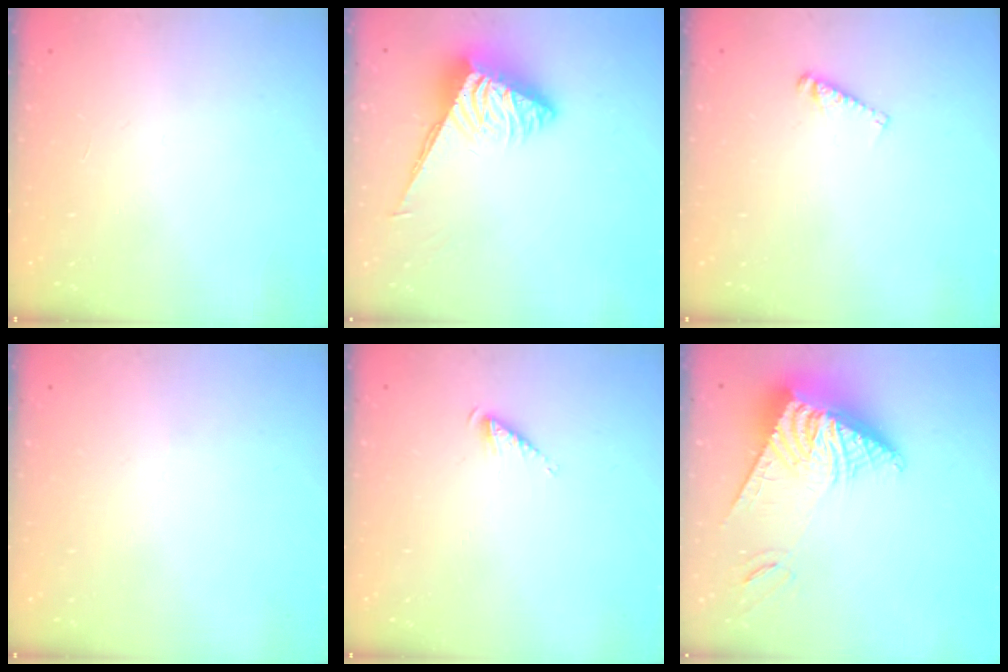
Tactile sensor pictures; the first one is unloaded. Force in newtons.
{"total": 6.1, "press": 6.1, "slide": 0.4}
{"total": 4.0, "press": 4.0, "slide": 0.3}
{"total": 0.0}
{"total": 2.7, "press": 2.7, "slide": 0.4}
{"total": 14.2, "press": 14.0, "slide": 2.4}